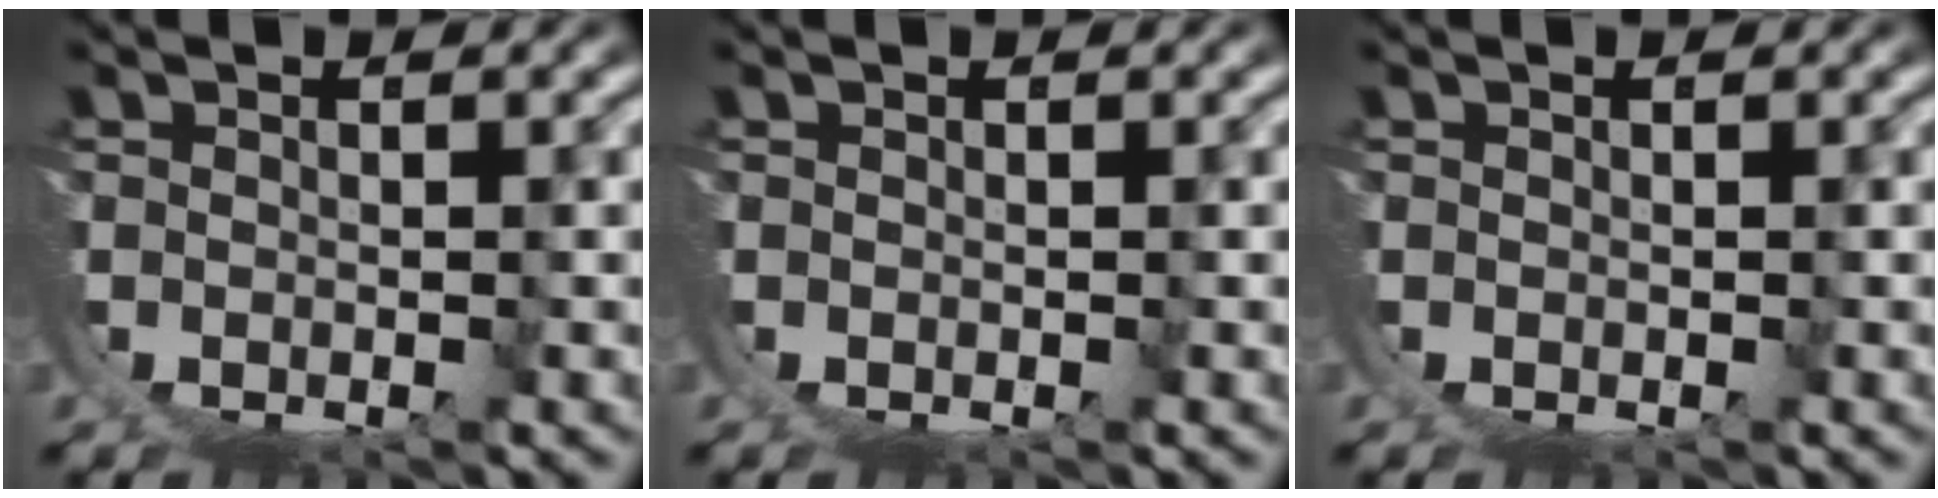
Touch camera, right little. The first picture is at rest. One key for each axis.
{"total": 0.0}
{"total": 0.0}